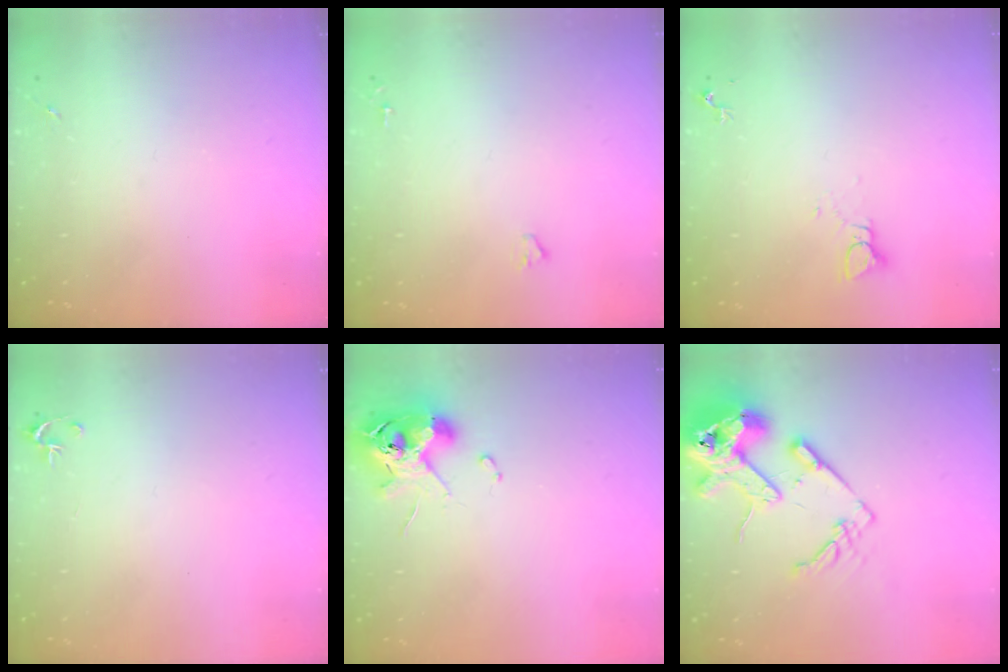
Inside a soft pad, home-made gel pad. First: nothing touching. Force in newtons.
{"total": 0.9, "press": 0.9, "slide": 0.1}
{"total": 2.7, "press": 2.7, "slide": 0.2}
{"total": 2.5, "press": 2.5, "slide": 0.2}
{"total": 11.3, "press": 11.2, "slide": 1.7}
{"total": 17.9, "press": 17.8, "slide": 2.5}